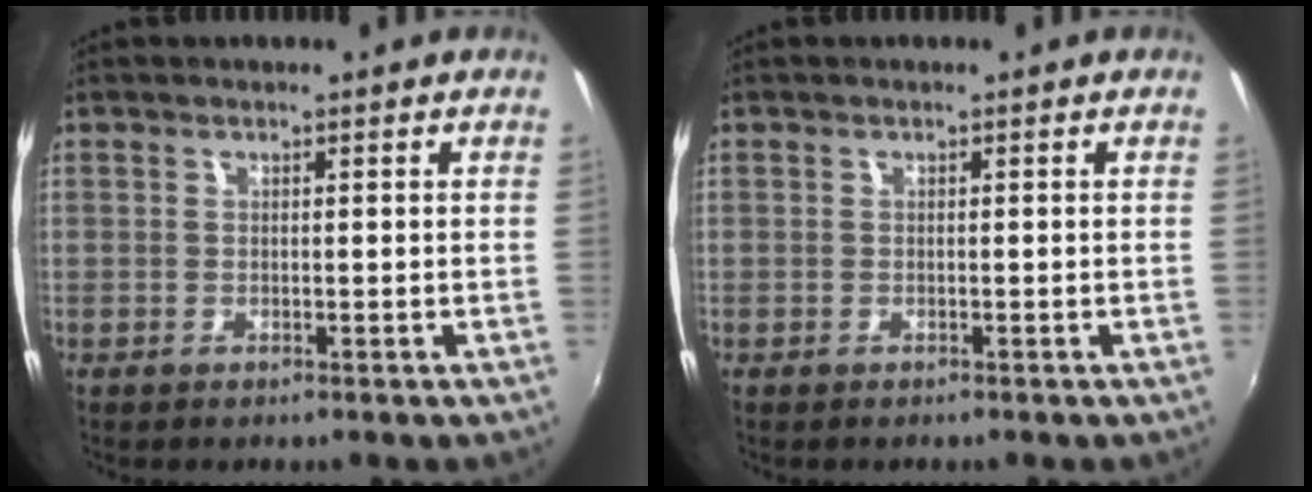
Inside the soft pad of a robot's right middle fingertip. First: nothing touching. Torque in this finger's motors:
{"motor_torque": [0.33, -0.40, -0.08, 0.00]}